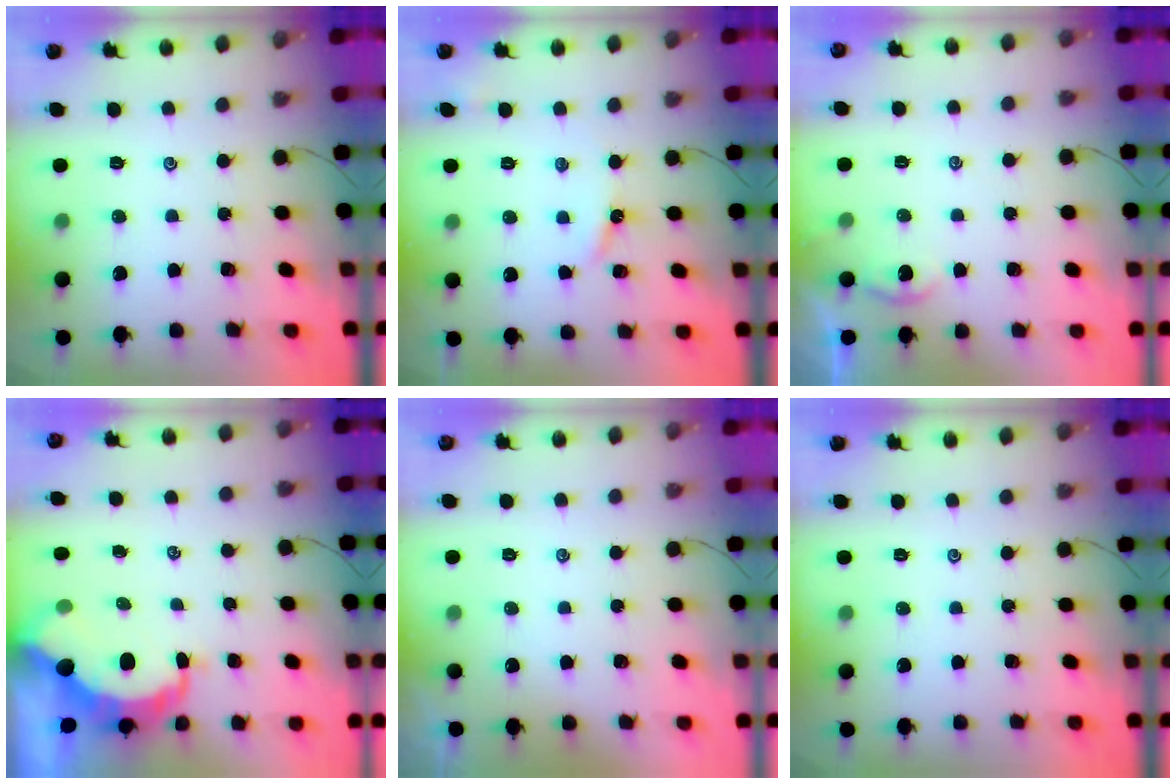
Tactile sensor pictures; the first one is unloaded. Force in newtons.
{"total": 3.6, "press": 3.6, "slide": 0.4}
{"total": 0.6, "press": 0.6, "slide": 0.2}
{"total": 8.5, "press": 8.5, "slide": 0.6}
{"total": 1.2, "press": 1.2, "slide": 0.3}
{"total": 0.0}